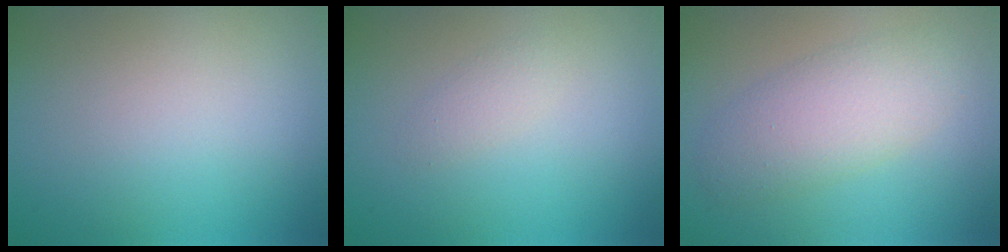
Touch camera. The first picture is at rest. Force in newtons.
{"total": 1.2, "press": 1.2, "slide": 0.0}
{"total": 4.4, "press": 4.4, "slide": 0.2}